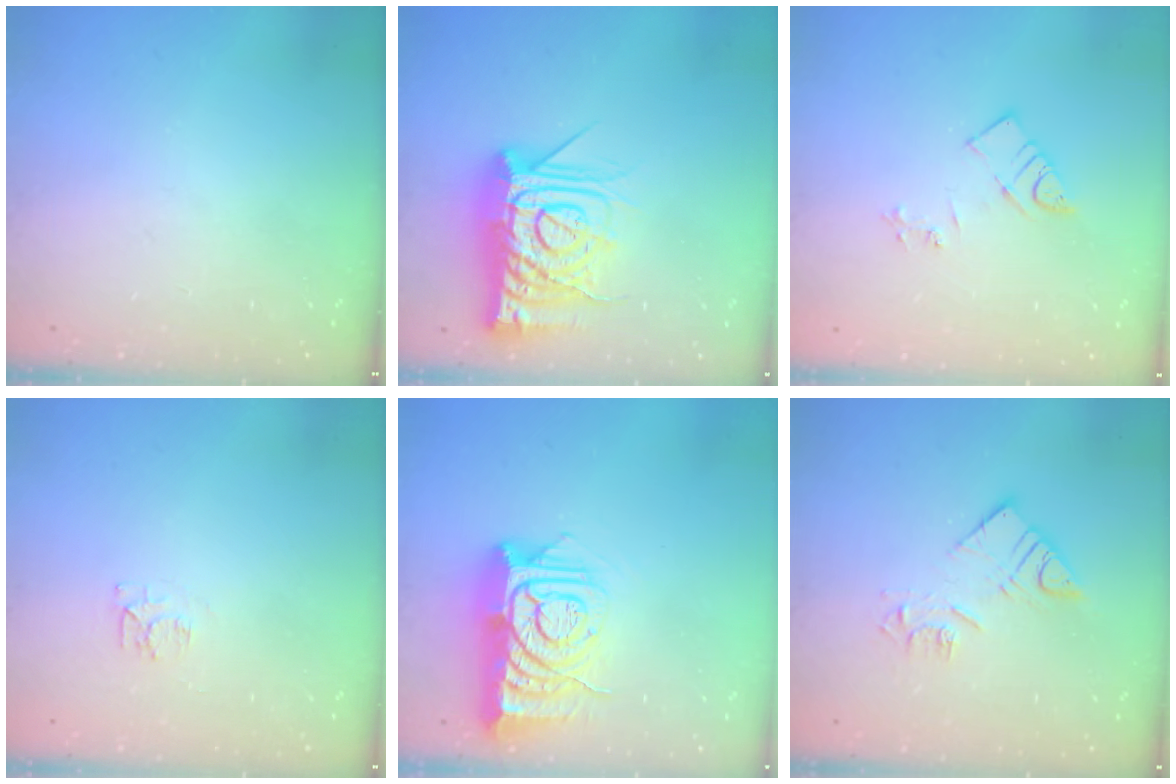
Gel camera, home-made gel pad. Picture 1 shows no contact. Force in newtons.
{"total": 17.6, "press": 17.5, "slide": 1.7}
{"total": 6.0, "press": 6.0, "slide": 0.2}
{"total": 4.6, "press": 4.5, "slide": 0.5}
{"total": 13.0, "press": 13.0, "slide": 1.1}
{"total": 9.0, "press": 9.0, "slide": 0.4}